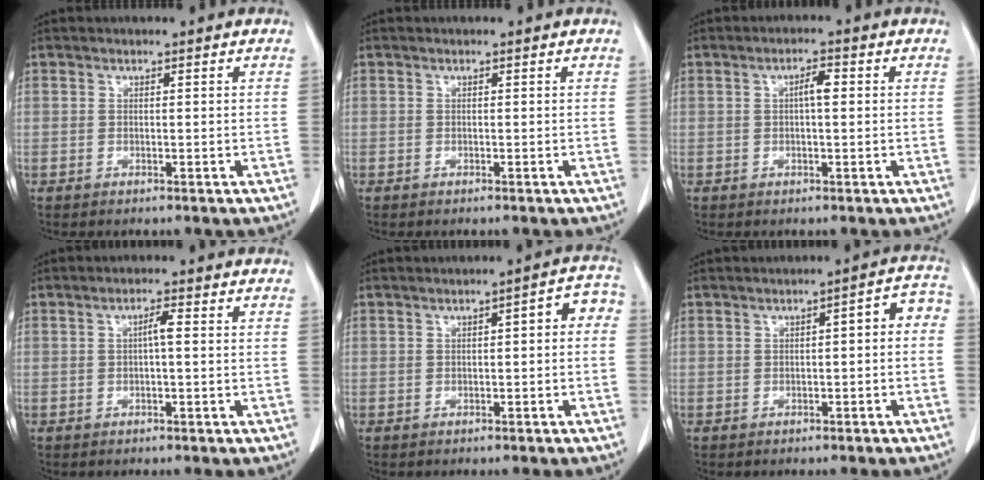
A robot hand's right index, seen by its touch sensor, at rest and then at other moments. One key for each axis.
{"total": 0.0}
{"total": 2.5, "fx": 0.4, "fy": 0.5, "fz": 2.5, "tx": -0.043, "ty": 0.004, "tz": 0.006}
{"total": 2.0, "fx": 0.0, "fy": 0.2, "fz": 2.0, "tx": -0.034, "ty": 0.004, "tz": 0.001}
{"total": 4.0, "fx": 0.0, "fy": 1.4, "fz": 3.8, "tx": -0.040, "ty": 0.028, "tz": -0.006}
{"total": 4.2, "fx": -0.5, "fy": 1.5, "fz": 3.9, "tx": -0.043, "ty": 0.029, "tz": -0.011}